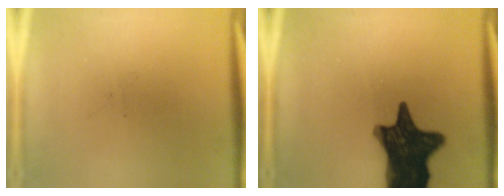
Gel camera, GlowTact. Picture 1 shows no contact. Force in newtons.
{"total": 16.5}